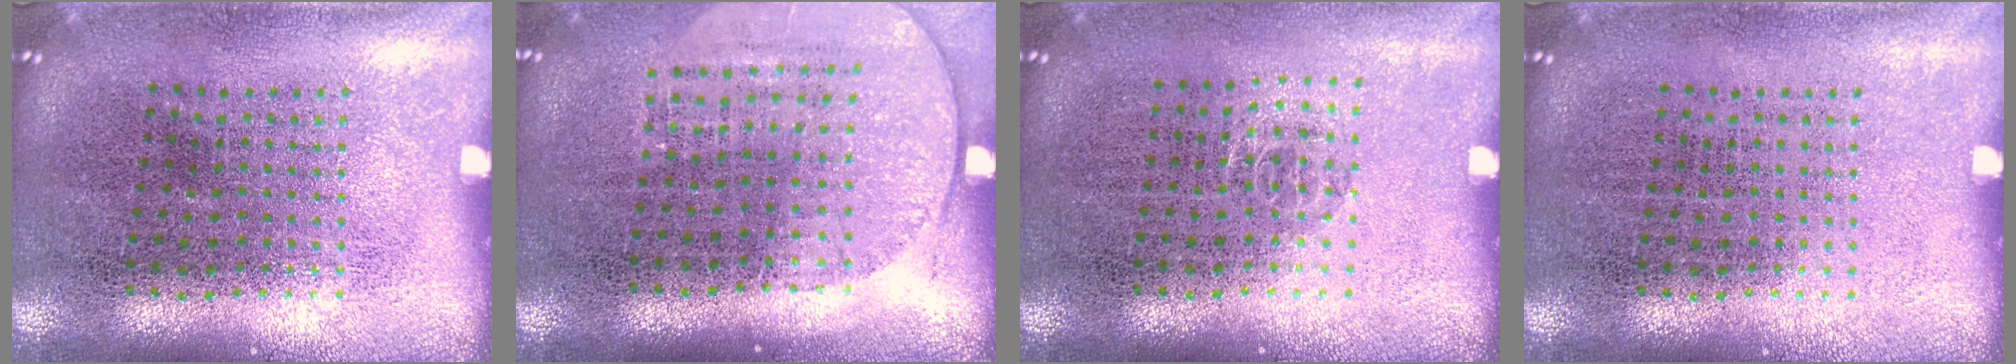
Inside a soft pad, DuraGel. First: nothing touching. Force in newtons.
{"total": 1.5, "press": 1.3, "slide": 0.7}
{"total": 0.6, "press": 0.4, "slide": 0.4}
{"total": 0.0}